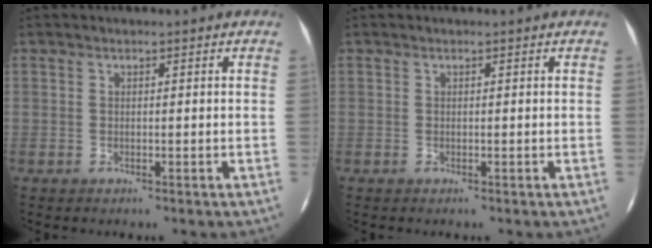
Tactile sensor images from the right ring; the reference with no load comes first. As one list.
[{"total": 0.0}]